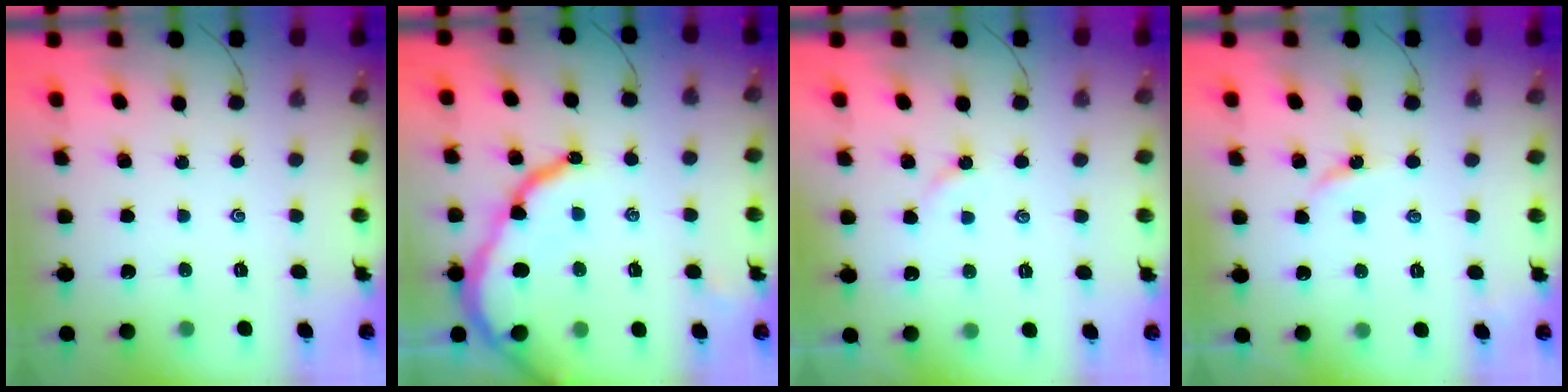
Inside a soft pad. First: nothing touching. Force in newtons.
{"total": 12.8, "press": 12.8, "slide": 1.3}
{"total": 3.0, "press": 3.0, "slide": 0.4}
{"total": 2.9, "press": 2.9, "slide": 0.3}